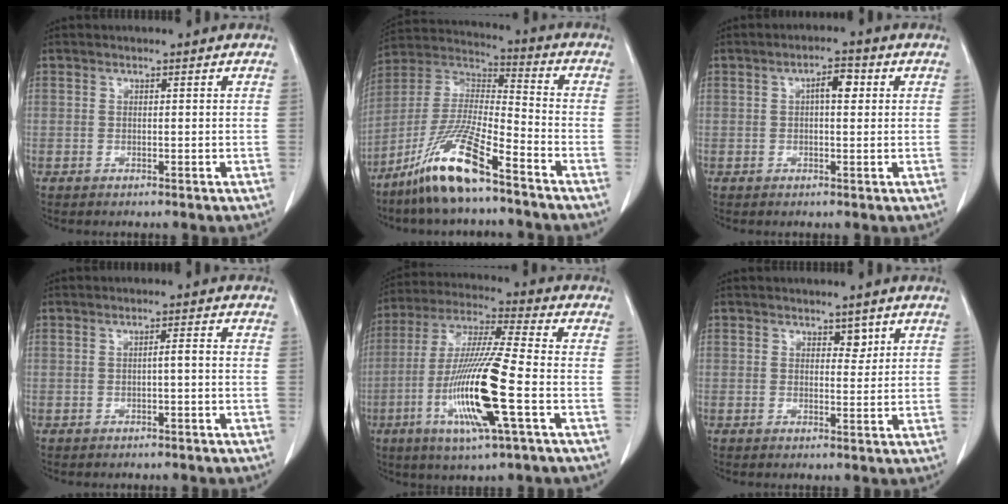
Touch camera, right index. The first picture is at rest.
{"total": 14.3, "force": [-9.7, 1.4, 10.4], "torque": [-0.222, -0.015, -0.186]}
{"total": 3.3, "force": [0.7, 1.1, 3.1], "torque": [-0.051, 0.010, 0.009]}
{"total": 1.5, "force": [-0.4, 0.1, 1.4], "torque": [-0.021, 0.003, -0.006]}
{"total": 16.3, "force": [-4.8, 0.4, 15.5], "torque": [-0.315, -0.016, -0.091]}
{"total": 2.0, "force": [1.2, 1.1, 1.1], "torque": [-0.009, -0.004, 0.018]}